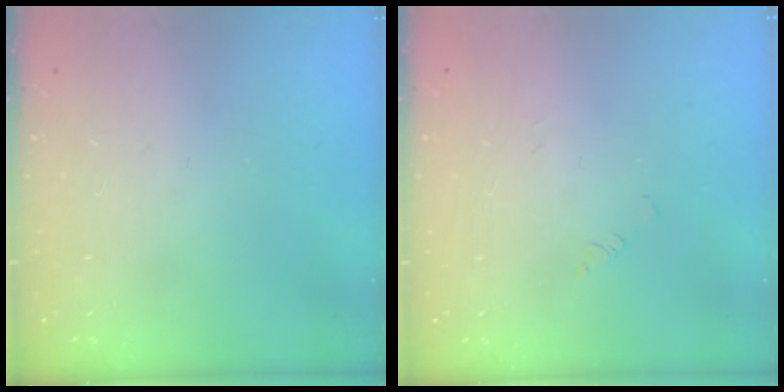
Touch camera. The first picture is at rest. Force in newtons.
{"total": 1.4, "press": 1.3, "slide": 0.3}